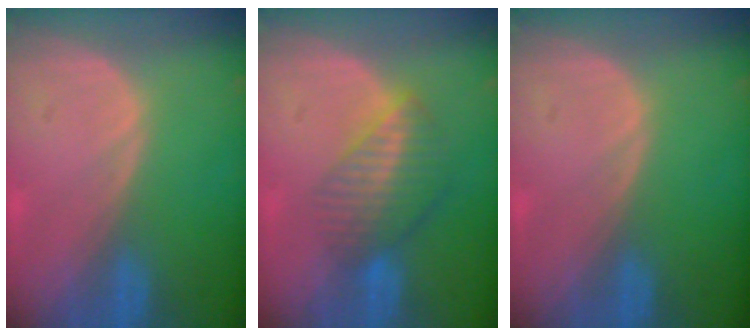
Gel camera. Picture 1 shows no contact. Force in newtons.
{"total": 6.8, "press": 5.9, "slide": 3.4}
{"total": 0.0}